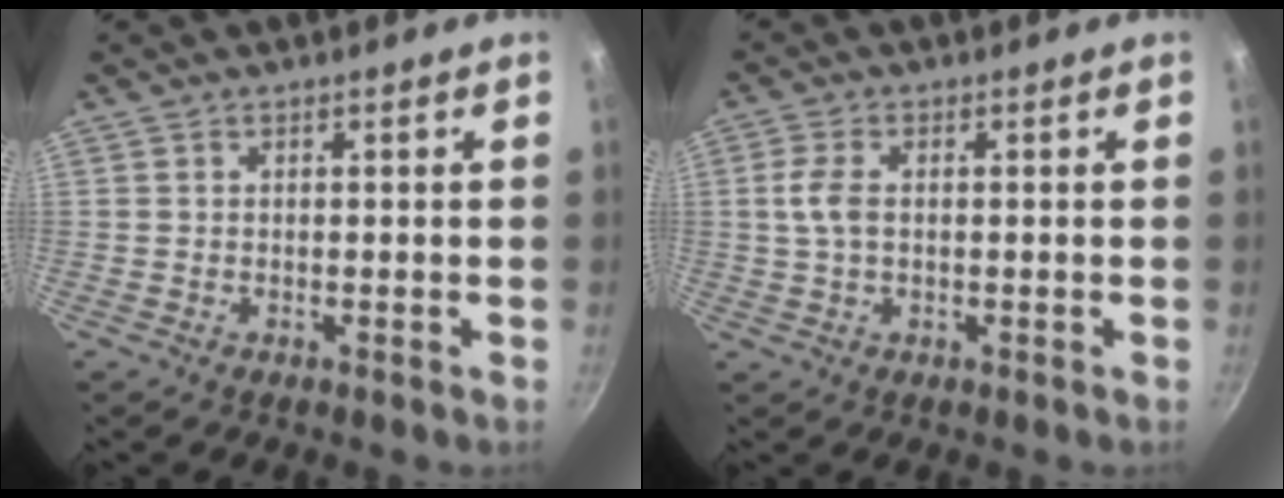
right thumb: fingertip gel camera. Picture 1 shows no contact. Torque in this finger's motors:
{"motor_torque": [-0.82, 0.26, 0.71, 0.08, 0.00]}